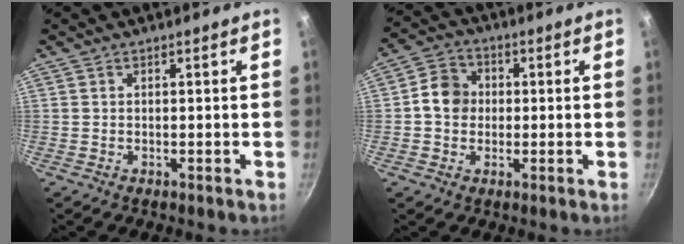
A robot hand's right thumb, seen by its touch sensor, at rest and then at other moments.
{"total": 7.1, "force": [0.0, 6.2, 3.5], "torque": [-0.030, 0.014, -0.016]}